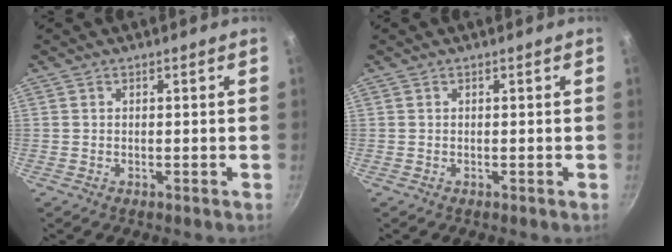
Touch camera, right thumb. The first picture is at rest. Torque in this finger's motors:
{"motor_torque": [-0.03, 0.03, 0.00, 0.00, 0.00]}